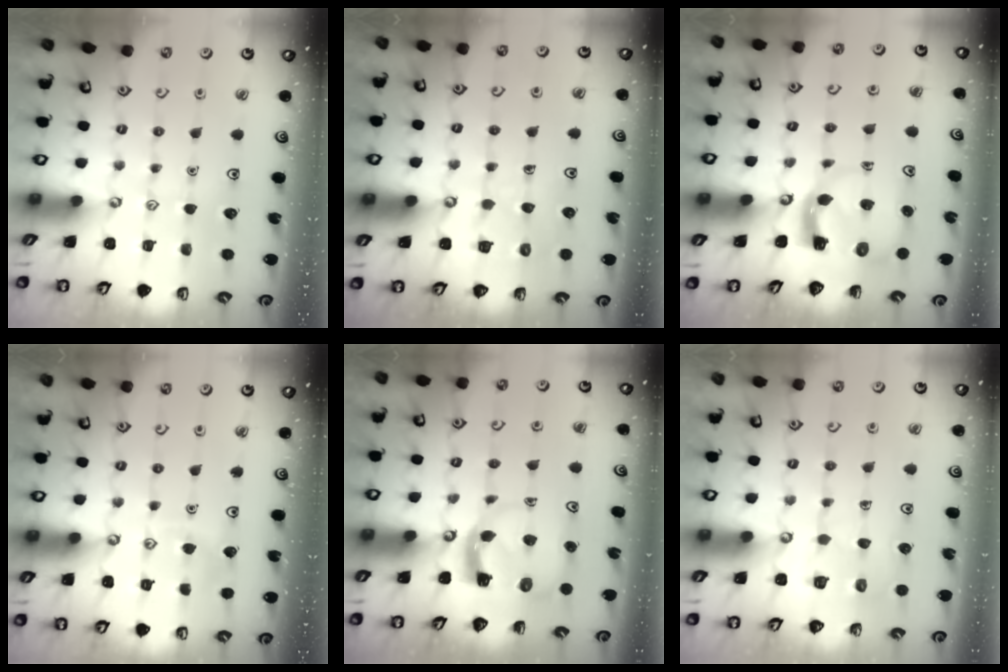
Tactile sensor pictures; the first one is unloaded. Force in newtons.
{"total": 5.6, "press": 5.6, "slide": 0.3}
{"total": 3.9, "press": 3.9, "slide": 0.6}
{"total": 5.2, "press": 5.1, "slide": 0.3}
{"total": 4.2, "press": 4.2, "slide": 0.2}
{"total": 5.8, "press": 5.8, "slide": 0.4}